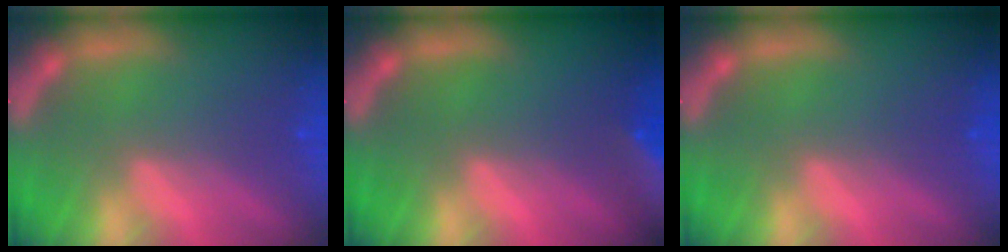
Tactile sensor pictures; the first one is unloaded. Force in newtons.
{"total": 10.0}
{"total": 0.0}